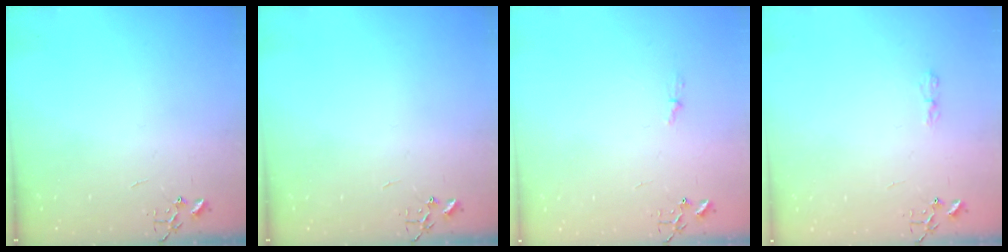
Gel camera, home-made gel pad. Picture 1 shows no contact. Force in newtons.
{"total": 0.0}
{"total": 3.8, "press": 3.7, "slide": 0.5}
{"total": 3.1, "press": 3.1, "slide": 0.6}